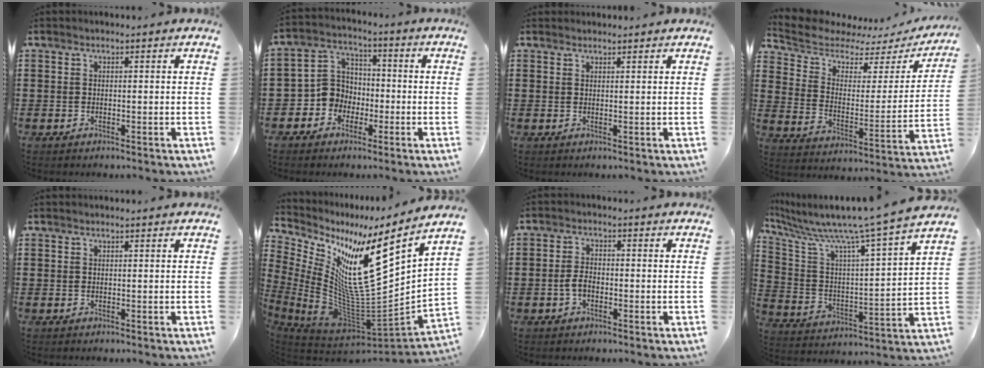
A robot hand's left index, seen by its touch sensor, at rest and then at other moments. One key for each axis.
{"total": 6.4, "fx": -2.2, "fy": 5.7, "fz": 1.7, "tx": -0.070, "ty": 0.007, "tz": -0.048}
{"total": 1.0, "fx": 0.9, "fy": 0.1, "fz": 0.1, "tx": -0.004, "ty": -0.001, "tz": 0.019}
{"total": 5.0, "fx": 4.3, "fy": 2.2, "fz": 1.2, "tx": -0.059, "ty": -0.034, "tz": 0.068}
{"total": 0.0}
{"total": 14.2, "fx": 5.2, "fy": 4.2, "fz": 12.5, "tx": -0.217, "ty": -0.065, "tz": 0.075}
{"total": 2.9, "fx": -0.9, "fy": 1.5, "fz": 2.3, "tx": -0.059, "ty": -0.002, "tz": -0.021}
{"total": 8.9, "fx": 7.9, "fy": -1.0, "fz": 4.0, "tx": -0.116, "ty": -0.075, "tz": 0.119}